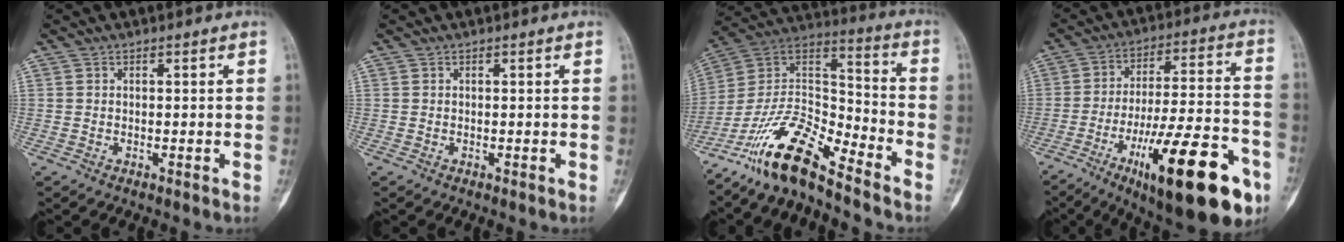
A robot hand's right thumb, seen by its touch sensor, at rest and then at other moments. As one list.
[{"total": 0.0}, {"total": 15.8, "force": [-12.2, 3.8, 9.2], "torque": [-0.162, 0.090, -0.234]}, {"total": 25.5, "force": [-11.9, 7.3, 21.4], "torque": [-0.293, 0.055, -0.173]}]